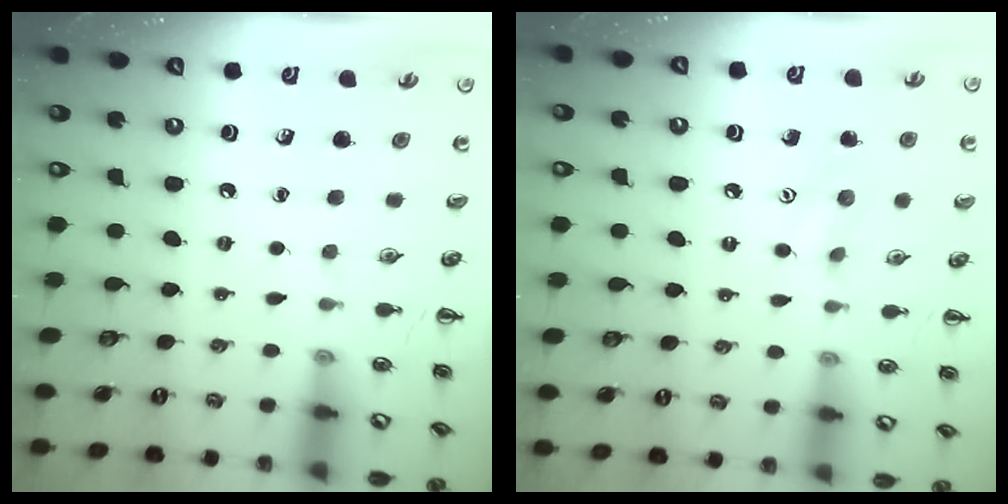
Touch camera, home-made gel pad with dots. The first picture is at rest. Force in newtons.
{"total": 7.3, "press": 7.1, "slide": 1.6}